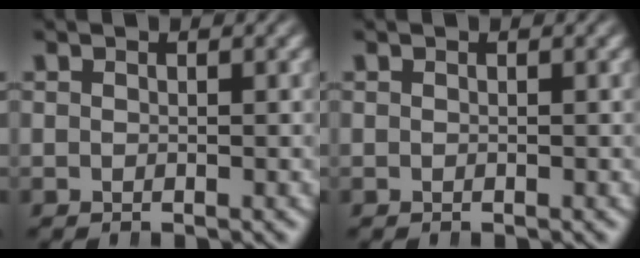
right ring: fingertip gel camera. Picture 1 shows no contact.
{"total": 0.0}